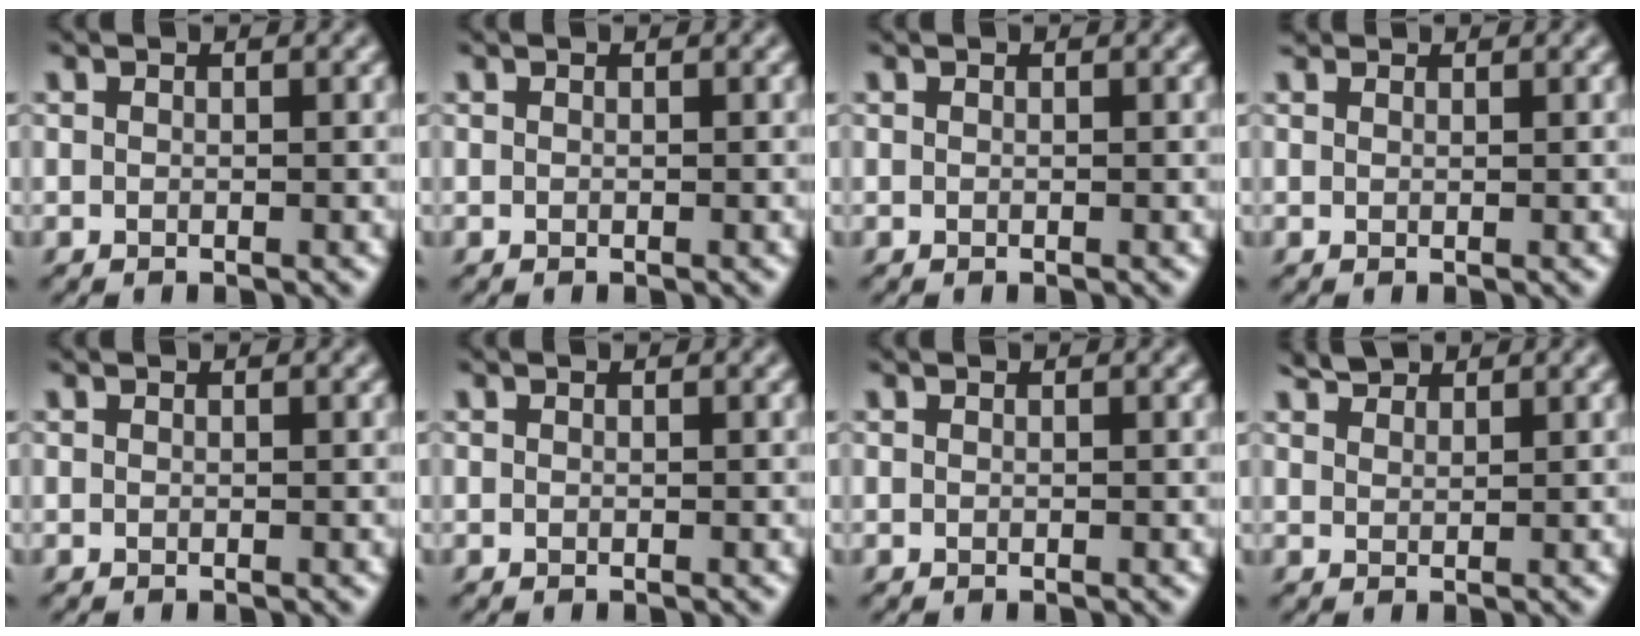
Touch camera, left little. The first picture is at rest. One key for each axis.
{"total": 0.0}
{"total": 0.0}
{"total": 1.0, "fx": 0.9, "fy": 0.3, "fz": 0.1, "tx": -0.007, "ty": 0.007, "tz": 0.019}
{"total": 0.0}
{"total": 0.0}
{"total": 0.0}
{"total": 1.8, "fx": 1.7, "fy": 0.5, "fz": 0.4, "tx": -0.014, "ty": 0.009, "tz": 0.034}